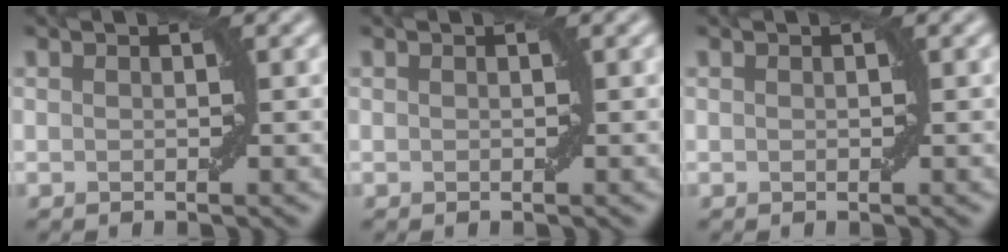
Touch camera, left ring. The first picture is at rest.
{"total": 0.0}
{"total": 0.0}